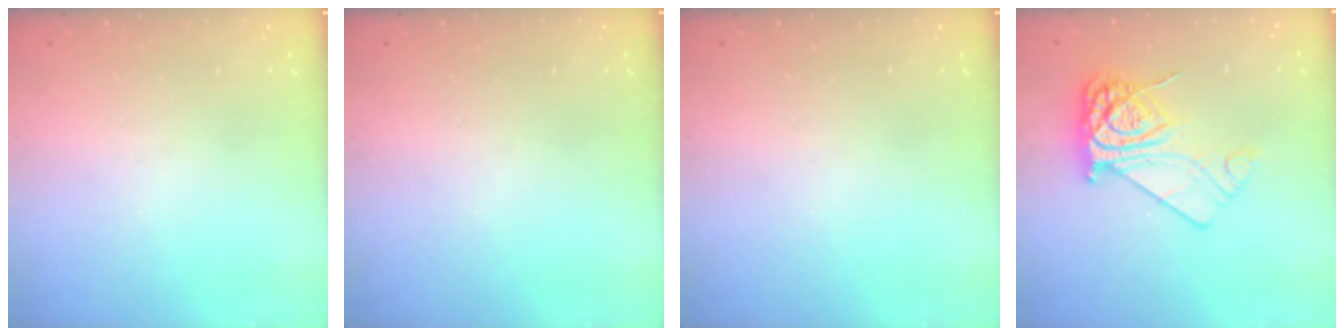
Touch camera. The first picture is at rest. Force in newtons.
{"total": 0.0}
{"total": 0.0}
{"total": 12.8, "press": 12.7, "slide": 1.2}